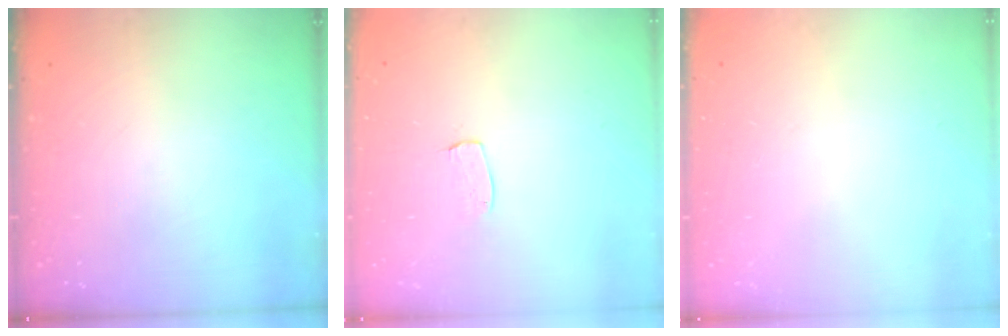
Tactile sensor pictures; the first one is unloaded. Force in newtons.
{"total": 4.5, "press": 4.5, "slide": 0.3}
{"total": 0.0}